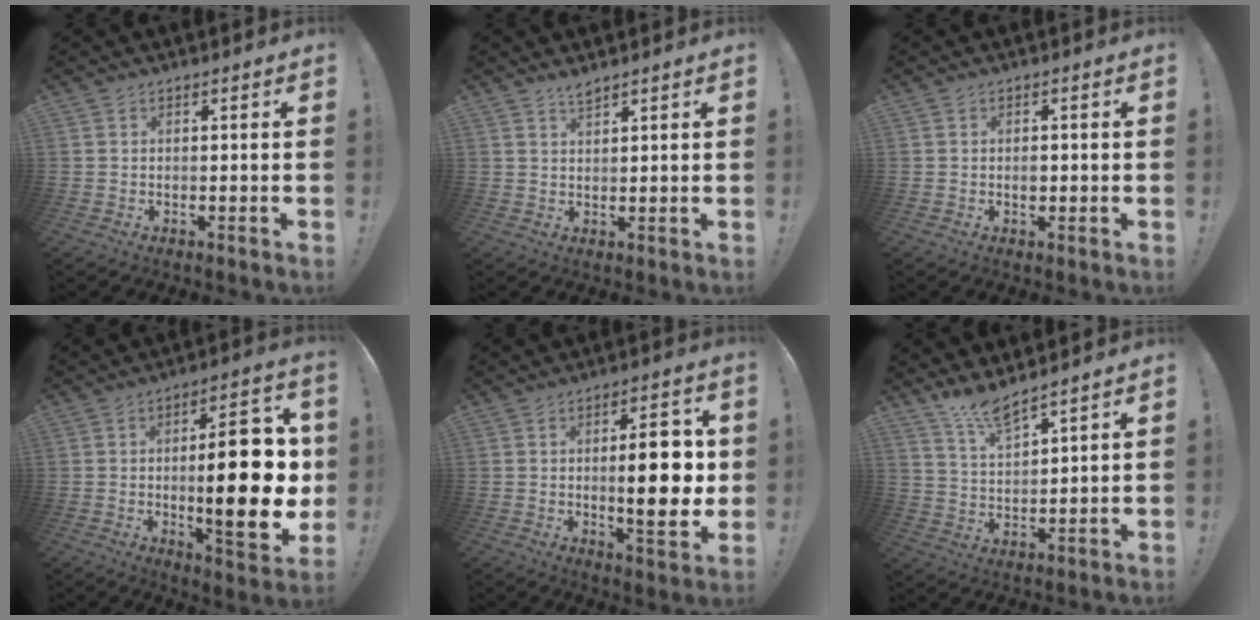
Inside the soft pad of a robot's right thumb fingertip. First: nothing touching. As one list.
[{"total": 2.5, "force": [2.2, 0.3, 1.0], "torque": [-0.009, -0.017, 0.038]}, {"total": 1.7, "force": [-0.4, 1.2, 1.2], "torque": [-0.005, -0.003, -0.010]}, {"total": 22.7, "force": [0.1, 6.6, 21.8], "torque": [-0.313, -0.009, 0.005]}, {"total": 14.7, "force": [0.5, 4.6, 13.9], "torque": [-0.194, -0.007, 0.001]}, {"total": 8.0, "force": [7.0, 1.2, 3.6], "torque": [-0.078, -0.043, 0.129]}]